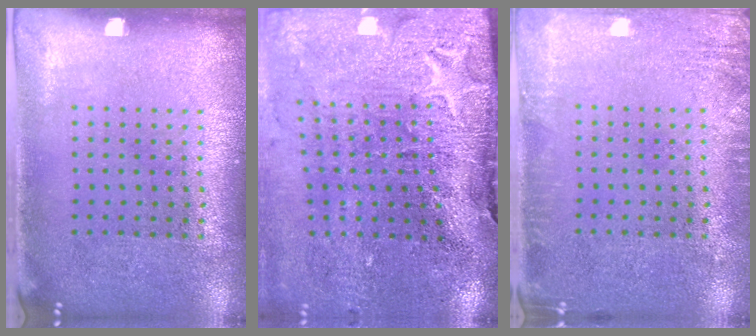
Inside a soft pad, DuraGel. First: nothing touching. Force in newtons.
{"total": 3.7, "press": 3.3, "slide": 1.7}
{"total": 2.1, "press": 2.1, "slide": 0.4}